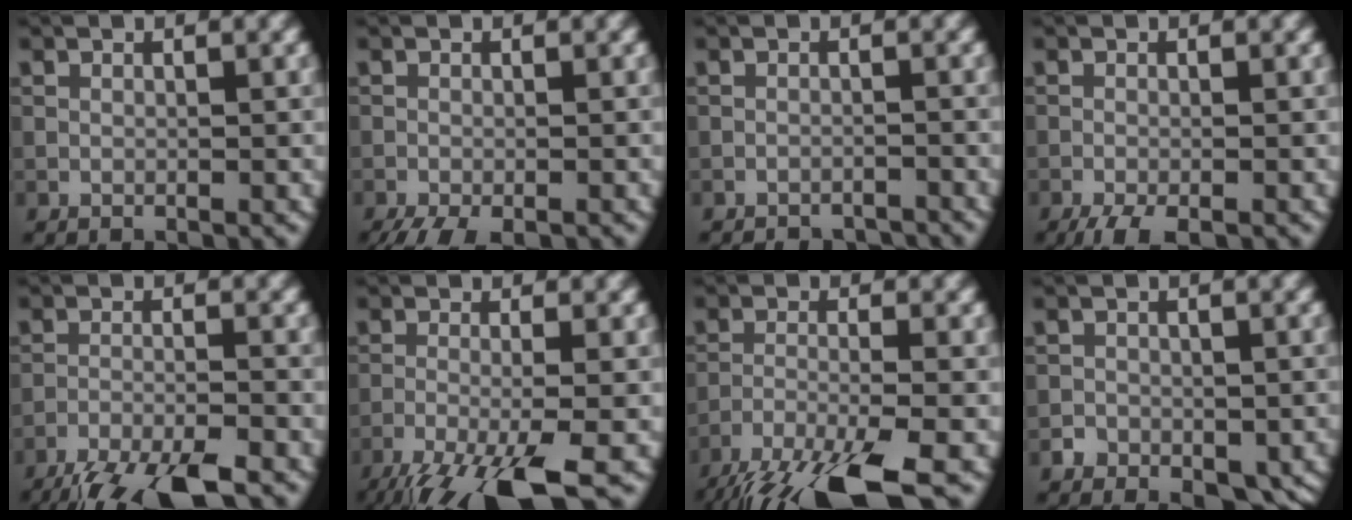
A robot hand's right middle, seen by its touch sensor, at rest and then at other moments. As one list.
[{"total": 4.1, "force": [-3.1, 1.0, 2.4], "torque": [-0.036, -0.008, -0.054]}, {"total": 4.0, "force": [-3.9, 0.6, 0.4], "torque": [-0.006, -0.004, -0.054]}, {"total": 2.9, "force": [-2.2, 0.7, 1.8], "torque": [-0.034, -0.005, -0.039]}, {"total": 9.7, "force": [-8.2, 2.0, 4.9], "torque": [-0.091, -0.032, -0.134]}, {"total": 9.3, "force": [-5.9, 2.0, 6.9], "torque": [-0.118, -0.016, -0.112]}, {"total": 10.0, "force": [-7.4, 2.0, 6.4], "torque": [-0.116, -0.020, -0.135]}, {"total": 4.7, "force": [-2.6, 3.4, 1.9], "torque": [-0.008, 0.000, -0.041]}]